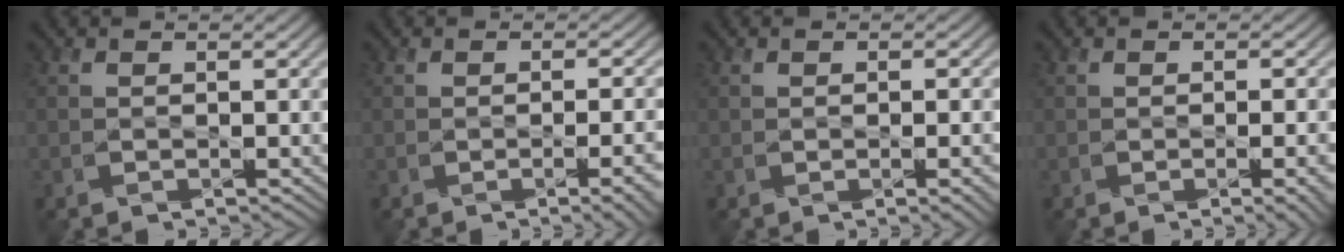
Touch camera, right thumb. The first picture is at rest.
{"total": 5.0, "force": [-1.4, 1.6, 4.6], "torque": [-0.051, -0.006, -0.011]}
{"total": 2.5, "force": [-0.5, 0.6, 2.4], "torque": [-0.034, -0.002, -0.004]}
{"total": 3.5, "force": [-0.8, 0.9, 3.2], "torque": [-0.041, -0.006, -0.006]}